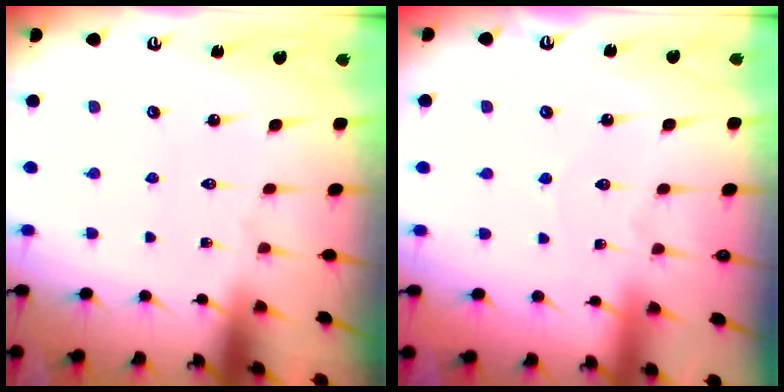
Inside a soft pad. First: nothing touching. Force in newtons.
{"total": 3.1, "press": 3.1, "slide": 0.3}